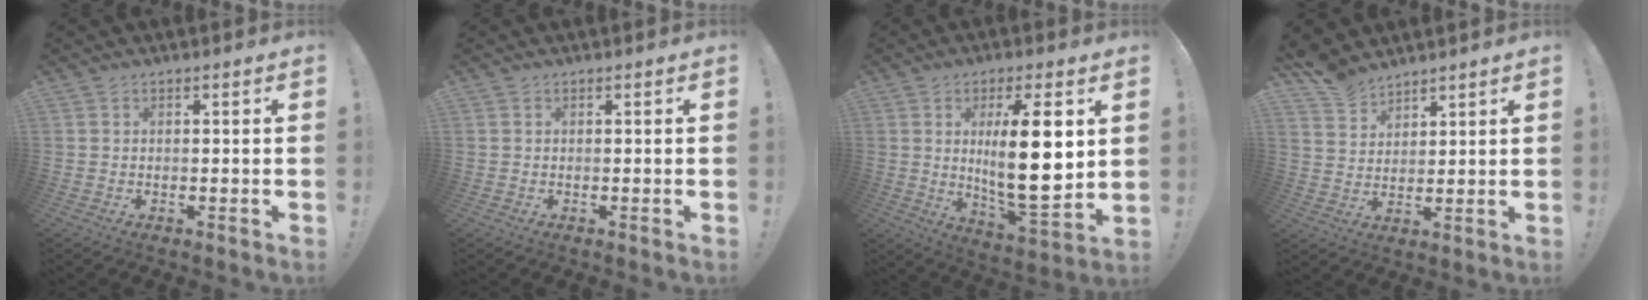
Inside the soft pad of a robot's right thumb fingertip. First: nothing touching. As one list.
[{"total": 0.0}, {"total": 17.6, "force": [3.6, 4.7, 16.5], "torque": [-0.267, -0.031, 0.046]}, {"total": 7.4, "force": [6.4, 3.4, 1.4], "torque": [-0.031, -0.042, 0.125]}]